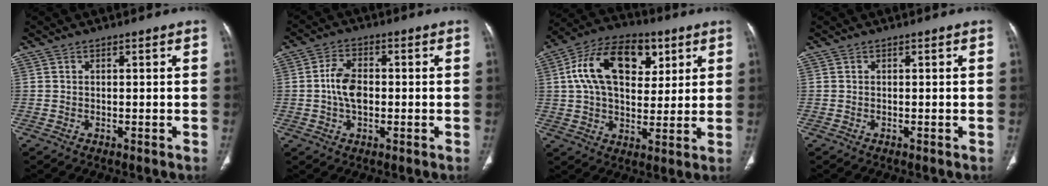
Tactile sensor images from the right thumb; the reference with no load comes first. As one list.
[{"total": 6.2, "force": [-0.3, 3.8, 4.9], "torque": [-0.089, 0.011, -0.010]}, {"total": 18.6, "force": [5.9, 11.4, 13.5], "torque": [-0.207, 0.002, 0.093]}, {"total": 0.0}]